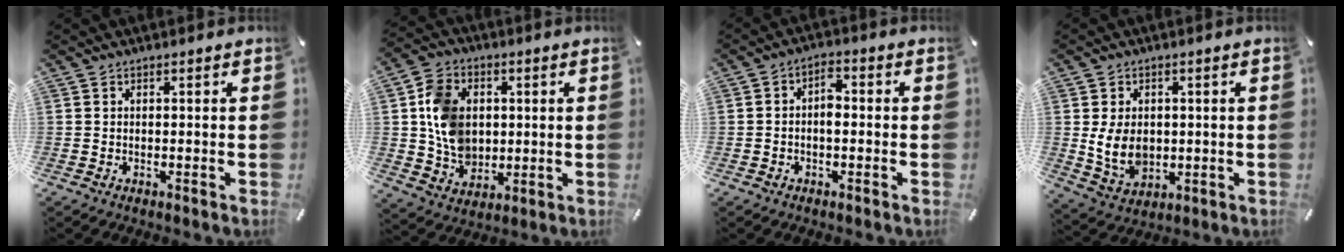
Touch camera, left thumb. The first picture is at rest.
{"total": 11.3, "force": [1.1, 9.6, 5.8], "torque": [-0.126, 0.013, 0.025]}
{"total": 3.7, "force": [-0.6, 2.2, 2.8], "torque": [-0.055, 0.012, -0.012]}
{"total": 8.5, "force": [0.2, 6.5, 5.6], "torque": [-0.121, -0.003, 0.003]}